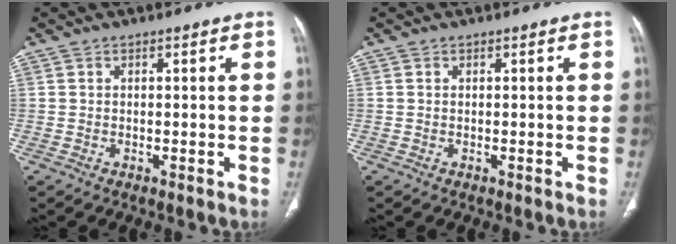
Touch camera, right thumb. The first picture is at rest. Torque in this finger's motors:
{"motor_torque": [0.41, 0.11, 0.45, -0.43, 0.04]}